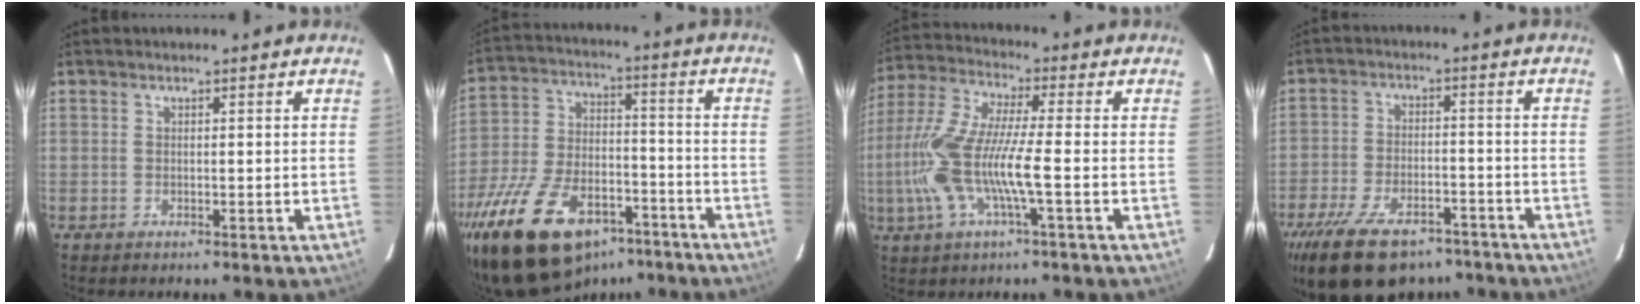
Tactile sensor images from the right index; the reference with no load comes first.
{"total": 27.4, "force": [-17.6, 13.8, 15.8], "torque": [-0.323, -0.015, -0.271]}
{"total": 14.4, "force": [-3.3, 2.0, 13.8], "torque": [-0.285, -0.005, -0.064]}
{"total": 19.6, "force": [-14.0, 9.2, 10.2], "torque": [-0.219, -0.019, -0.214]}